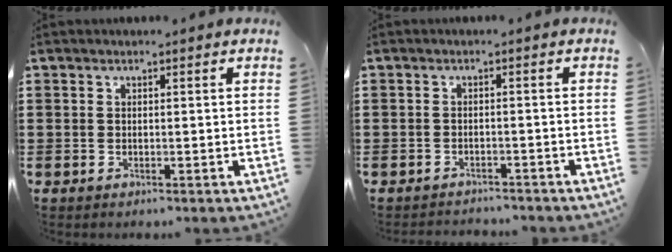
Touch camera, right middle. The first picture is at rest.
{"total": 1.6, "force": [-1.6, 0.2, -0.1], "torque": [-0.005, 0.001, -0.035]}